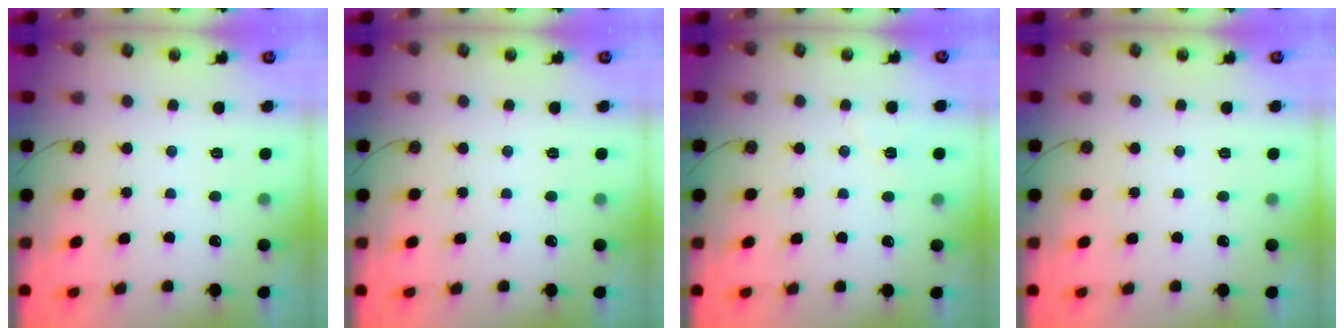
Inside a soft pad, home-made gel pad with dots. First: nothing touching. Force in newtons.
{"total": 0.0}
{"total": 4.5, "press": 4.2, "slide": 1.7}
{"total": 0.0}